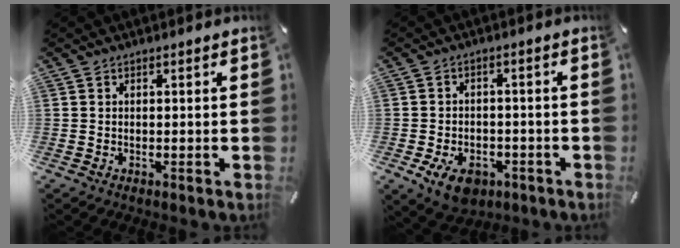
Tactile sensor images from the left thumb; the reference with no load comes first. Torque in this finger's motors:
{"motor_torque": [0.64, 2.02, 0.67, 0.35, 0.08]}